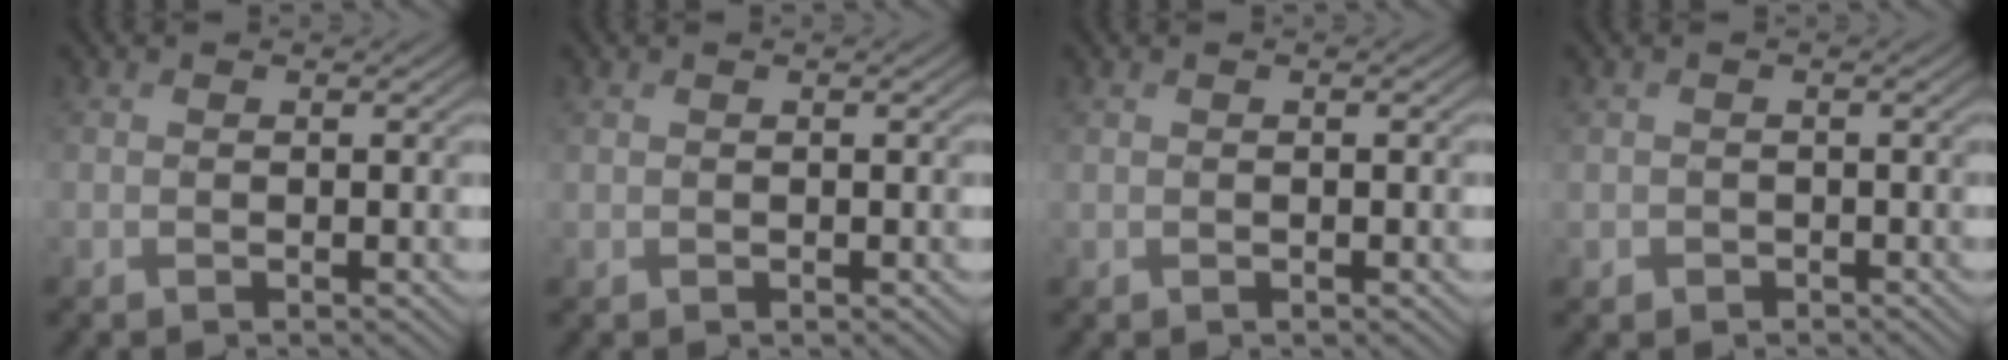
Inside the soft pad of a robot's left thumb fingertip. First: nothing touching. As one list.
[{"total": 0.0}, {"total": 0.7, "force": [0.0, 0.2, 0.7], "torque": [-0.013, -0.001, 0.001]}, {"total": 1.3, "force": [-0.6, 1.2, 0.1], "torque": [0.001, -0.009, -0.014]}]